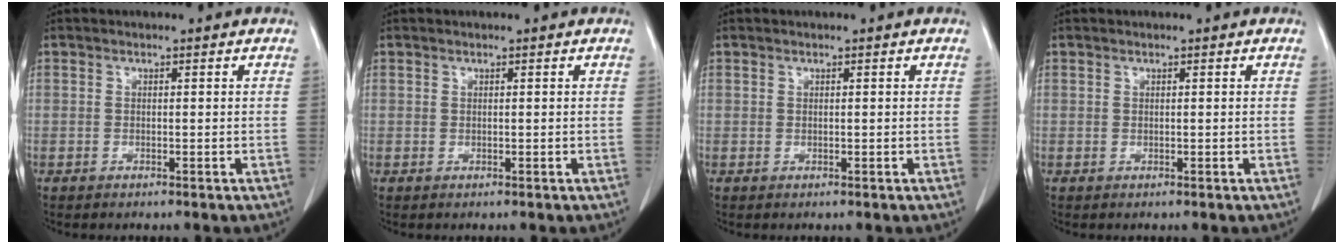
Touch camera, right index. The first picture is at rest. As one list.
[{"total": 0.0}, {"total": 0.0}, {"total": 0.0}]